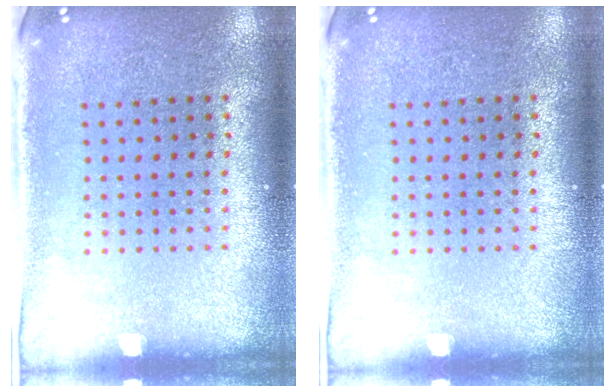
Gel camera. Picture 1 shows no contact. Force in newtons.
{"total": 0.0}